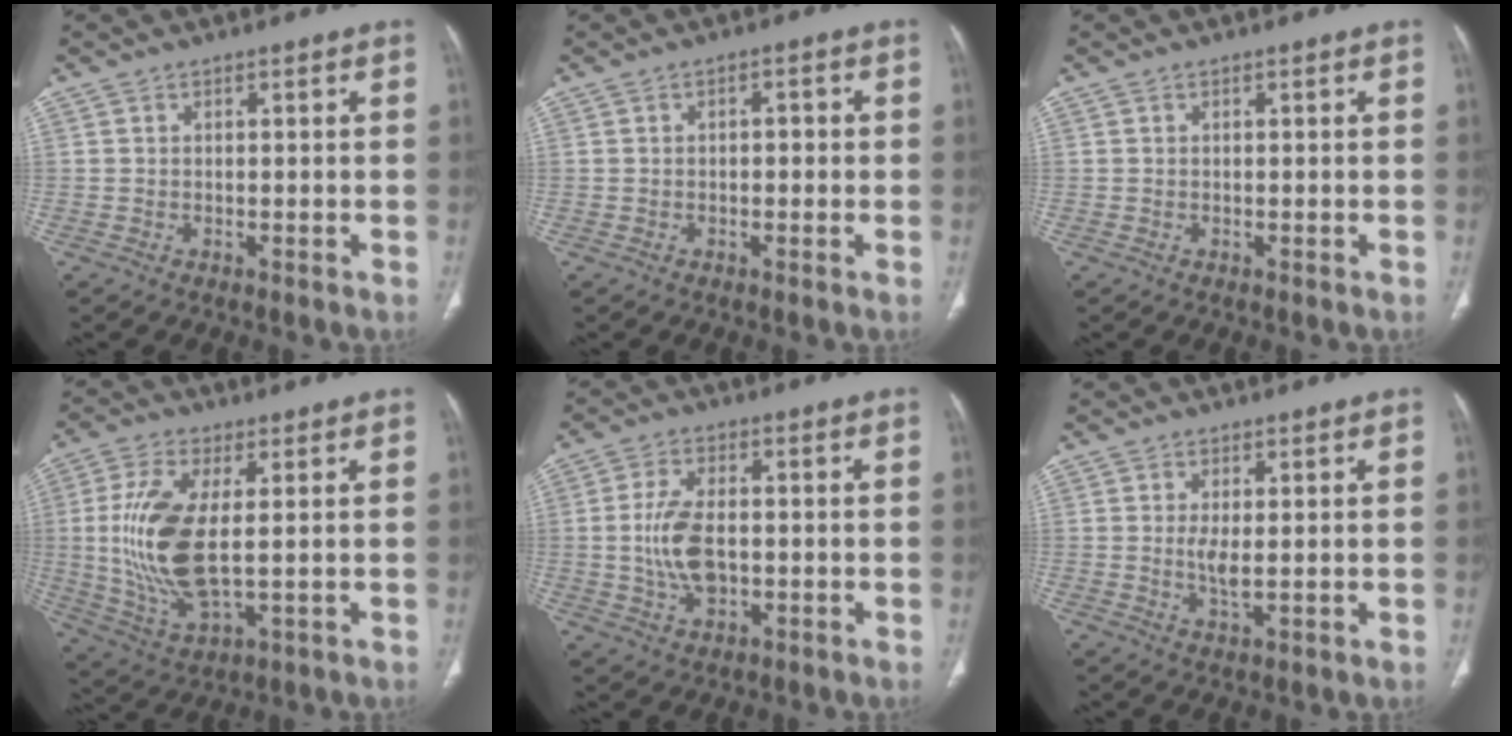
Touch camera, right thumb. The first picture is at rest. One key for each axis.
{"total": 2.2, "fx": 0.0, "fy": 1.2, "fz": 1.9, "tx": -0.020, "ty": 0.006, "tz": -0.004}
{"total": 0.0}
{"total": 15.0, "fx": 0.9, "fy": 6.3, "fz": 13.6, "tx": -0.298, "ty": -0.014, "tz": 0.027}
{"total": 8.6, "fx": -0.5, "fy": 4.8, "fz": 7.2, "tx": -0.145, "ty": 0.002, "tz": -0.007}
{"total": 3.3, "fx": 0.2, "fy": 1.0, "fz": 3.1, "tx": -0.070, "ty": -0.012, "tz": 0.007}